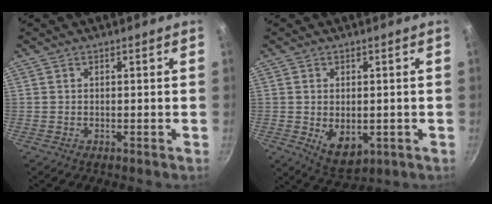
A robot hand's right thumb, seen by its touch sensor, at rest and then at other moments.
{"total": 7.2, "force": [-0.9, 4.6, 5.4], "torque": [-0.075, -0.014, 0.001]}